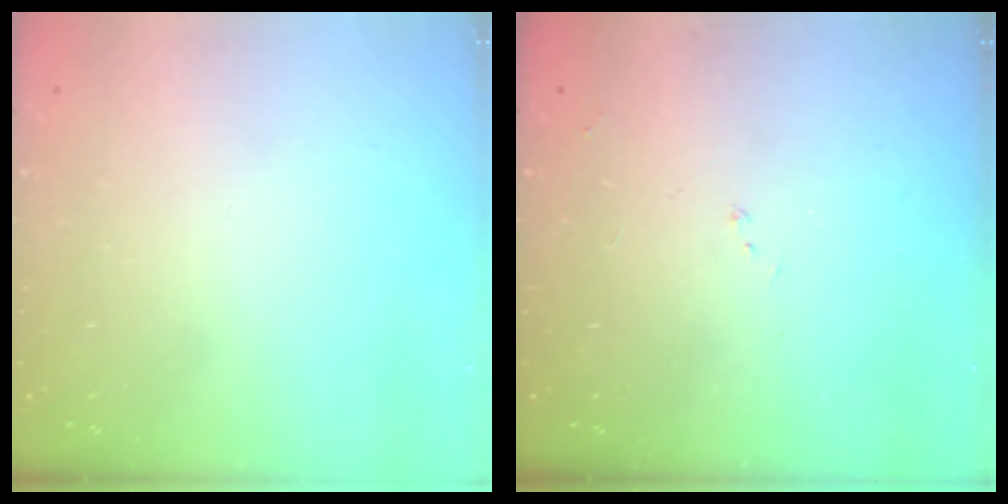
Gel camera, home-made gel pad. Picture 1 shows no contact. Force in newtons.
{"total": 6.2, "press": 6.1, "slide": 0.9}